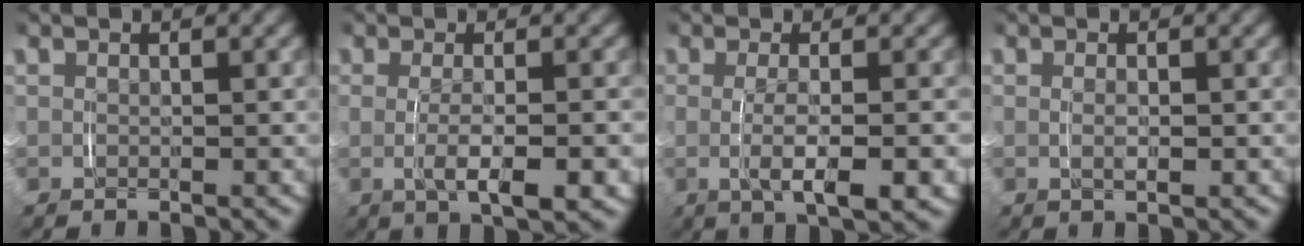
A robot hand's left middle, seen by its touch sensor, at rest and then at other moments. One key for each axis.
{"total": 3.4, "fx": -1.0, "fy": 0.2, "fz": 3.3, "tx": -0.049, "ty": -0.005, "tz": -0.012}
{"total": 3.8, "fx": -1.0, "fy": 0.2, "fz": 3.6, "tx": -0.055, "ty": -0.005, "tz": -0.013}
{"total": 1.0, "fx": -0.1, "fy": 0.0, "fz": 1.0, "tx": -0.016, "ty": -0.003, "tz": 0.000}